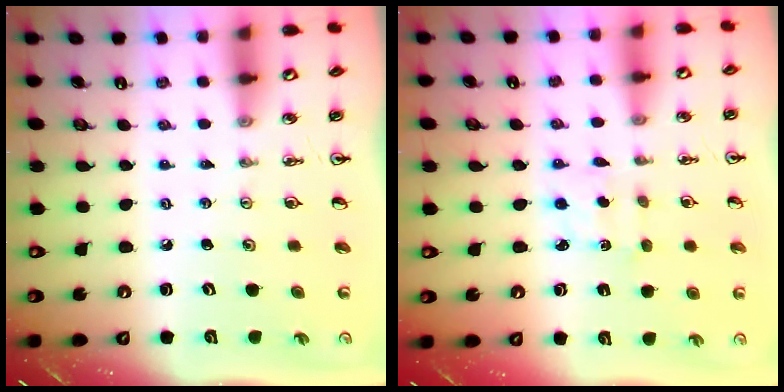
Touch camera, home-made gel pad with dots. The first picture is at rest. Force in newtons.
{"total": 1.7, "press": 1.5, "slide": 0.7}